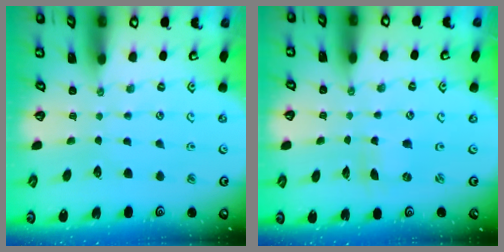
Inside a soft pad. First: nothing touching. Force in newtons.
{"total": 0.0}